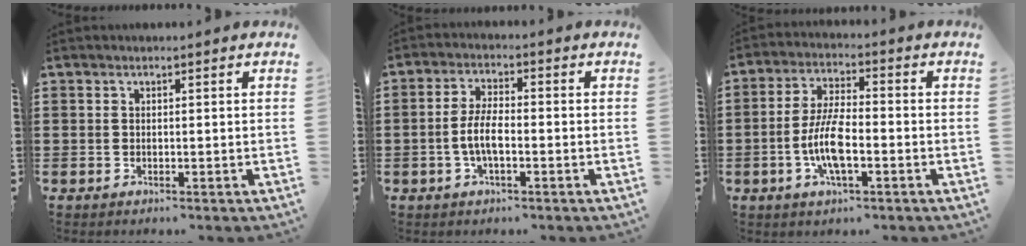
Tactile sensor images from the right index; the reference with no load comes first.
{"total": 4.9, "force": [-1.3, 1.7, 4.4], "torque": [-0.102, -0.002, -0.031]}
{"total": 8.1, "force": [-2.2, 2.6, 7.4], "torque": [-0.165, -0.009, -0.047]}